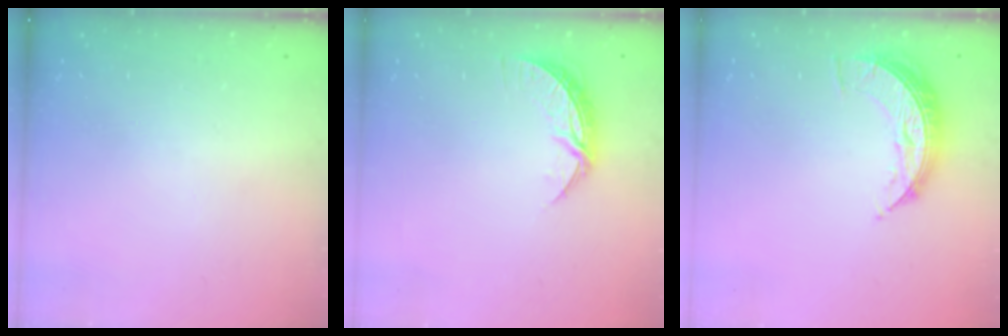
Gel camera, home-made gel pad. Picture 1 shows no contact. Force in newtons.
{"total": 7.2, "press": 7.2, "slide": 0.4}
{"total": 7.8, "press": 7.8, "slide": 0.3}